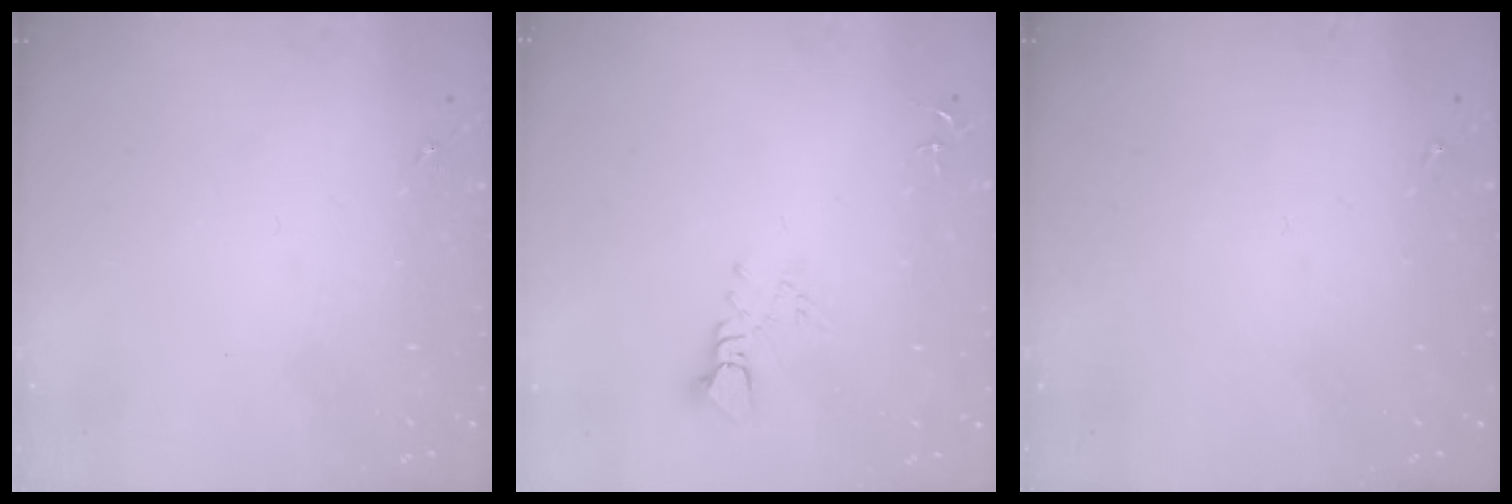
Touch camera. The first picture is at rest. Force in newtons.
{"total": 5.0, "press": 5.0, "slide": 0.2}
{"total": 0.0}